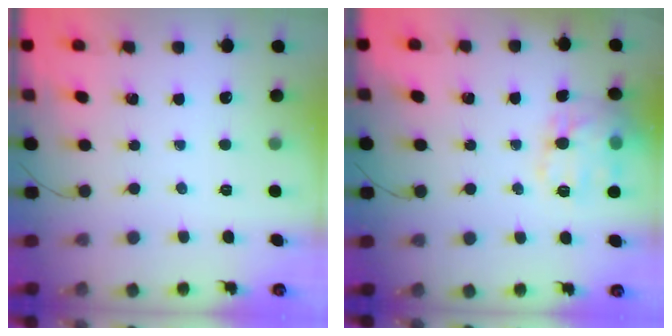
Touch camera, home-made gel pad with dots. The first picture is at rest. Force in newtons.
{"total": 15.1, "press": 15.0, "slide": 1.2}